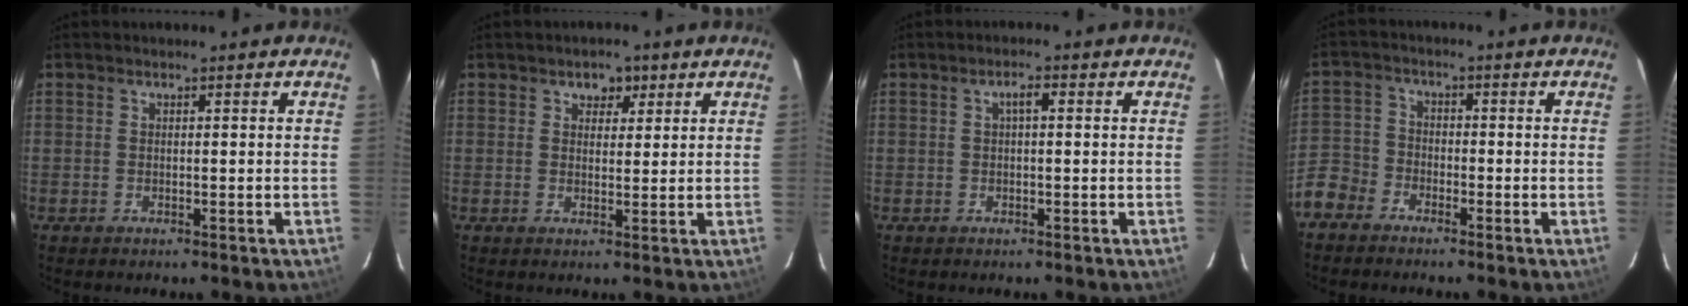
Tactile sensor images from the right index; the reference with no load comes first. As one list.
[{"total": 3.2, "force": [1.7, 2.5, 1.2], "torque": [-0.007, 0.006, 0.026]}, {"total": 1.8, "force": [0.3, 0.5, 1.7], "torque": [-0.032, 0.009, 0.005]}, {"total": 7.4, "force": [-5.2, 5.0, 1.8], "torque": [-0.052, 0.013, -0.114]}]